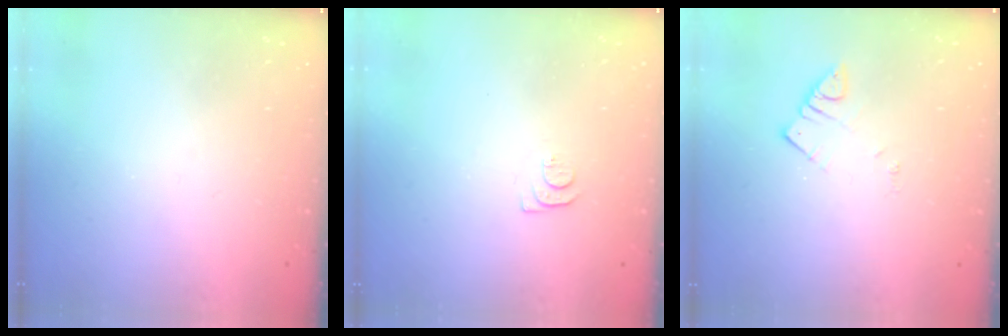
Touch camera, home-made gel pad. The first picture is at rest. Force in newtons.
{"total": 4.6, "press": 4.6, "slide": 0.6}
{"total": 2.8, "press": 2.7, "slide": 0.3}